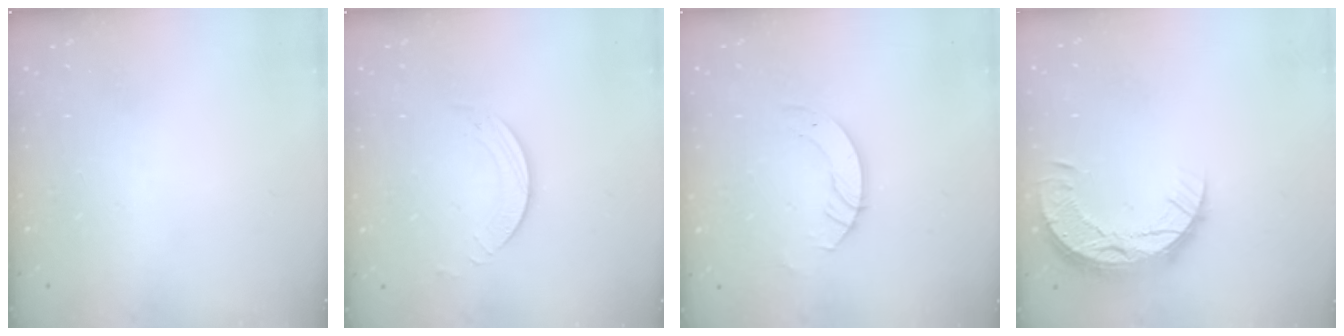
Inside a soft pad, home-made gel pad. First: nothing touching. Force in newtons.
{"total": 2.5, "press": 2.5, "slide": 0.2}
{"total": 3.5, "press": 3.5, "slide": 0.3}
{"total": 10.3, "press": 10.2, "slide": 0.8}